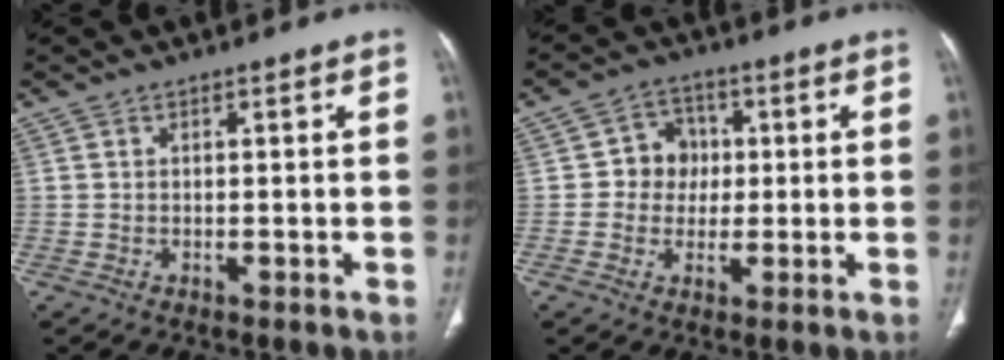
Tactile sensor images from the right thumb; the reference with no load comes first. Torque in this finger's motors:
{"motor_torque": [-0.32, 0.32, 0.33, -0.25, 0.00]}